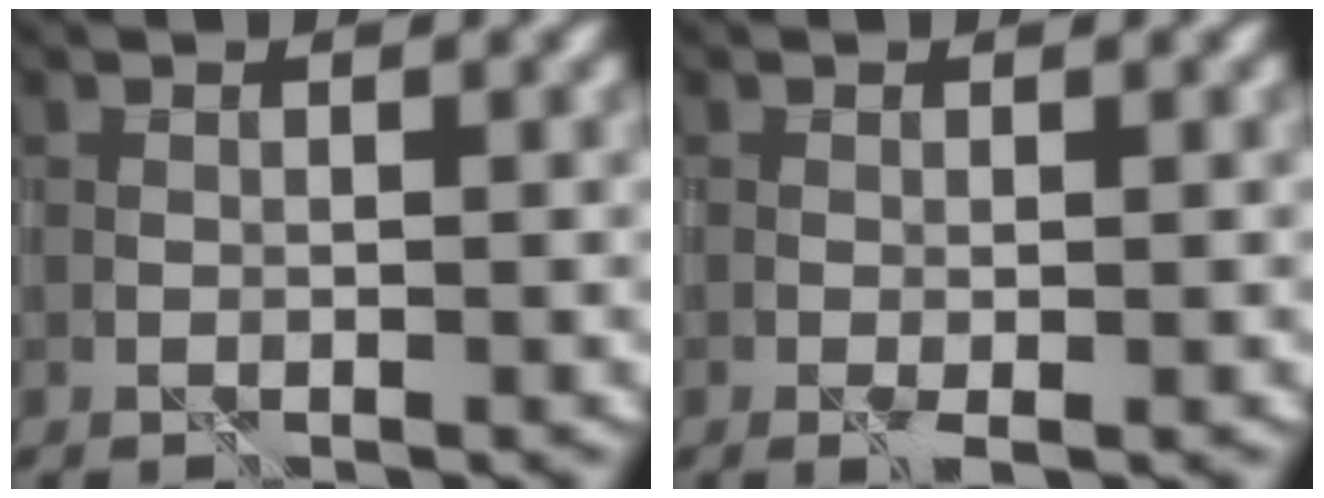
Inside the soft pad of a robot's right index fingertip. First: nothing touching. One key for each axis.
{"total": 1.1, "fx": -0.5, "fy": 0.1, "fz": 0.9, "tx": -0.022, "ty": -0.004, "tz": -0.009}